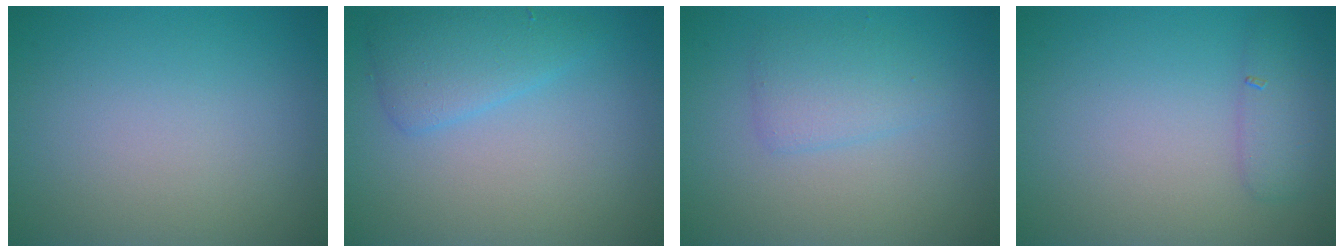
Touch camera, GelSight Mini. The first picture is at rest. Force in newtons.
{"total": 2.9, "press": 2.9, "slide": 0.1}
{"total": 2.2, "press": 2.2, "slide": 0.0}
{"total": 1.9, "press": 1.9, "slide": 0.1}